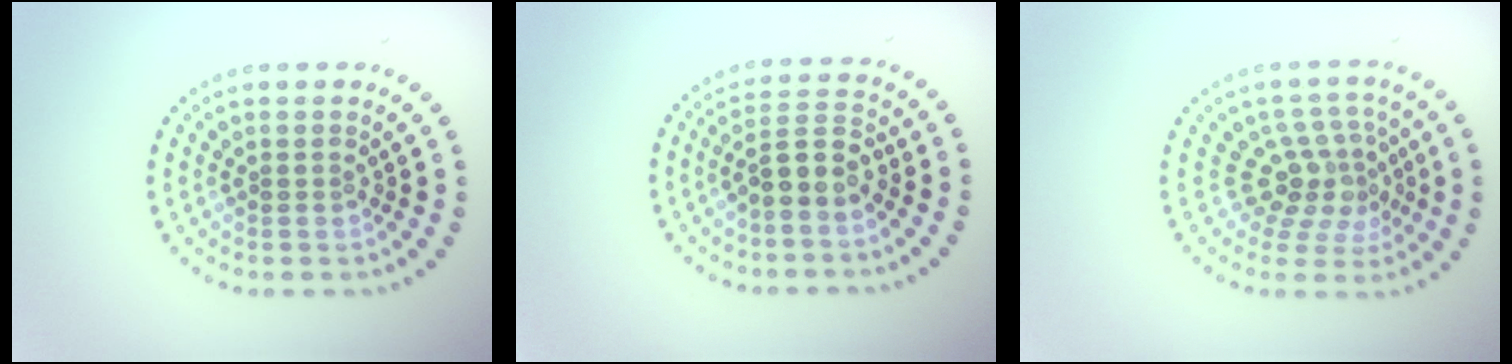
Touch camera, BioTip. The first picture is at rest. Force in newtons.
{"total": 3.2, "press": 2.9, "slide": 1.3}
{"total": 4.0, "press": 2.9, "slide": 2.8}